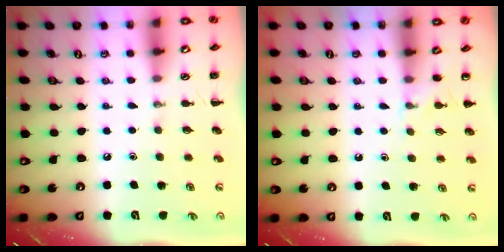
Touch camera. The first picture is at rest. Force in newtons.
{"total": 4.9, "press": 4.6, "slide": 1.6}